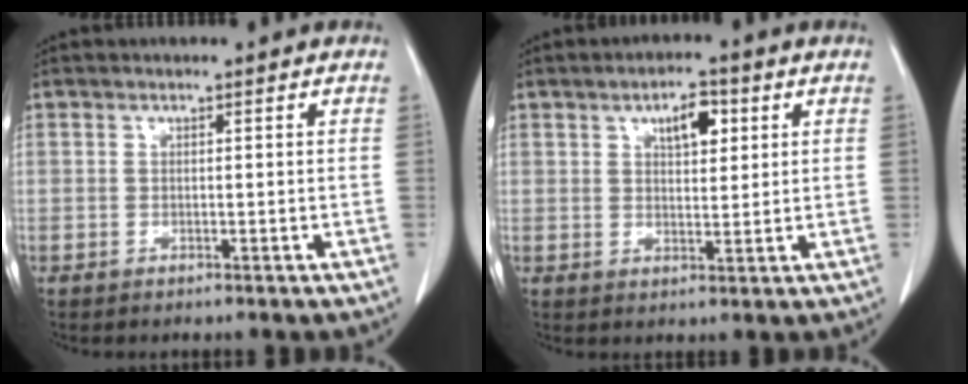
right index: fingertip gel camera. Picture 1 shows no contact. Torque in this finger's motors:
{"motor_torque": [0.43, 0.40, 0.10, 0.05]}